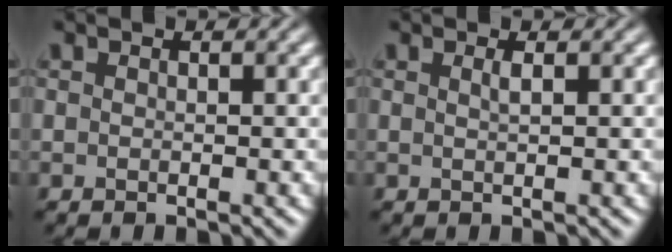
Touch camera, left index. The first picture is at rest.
{"total": 0.9, "force": [0.3, 0.3, 0.8], "torque": [-0.008, 0.003, 0.003]}